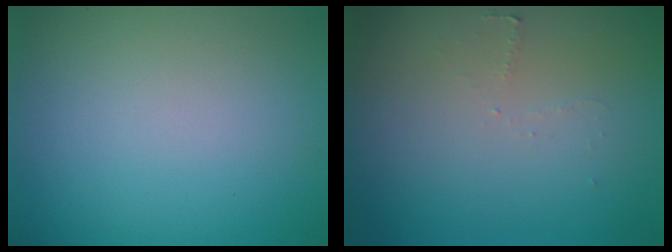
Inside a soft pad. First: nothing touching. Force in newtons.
{"total": 0.9, "press": 0.8, "slide": 0.3}